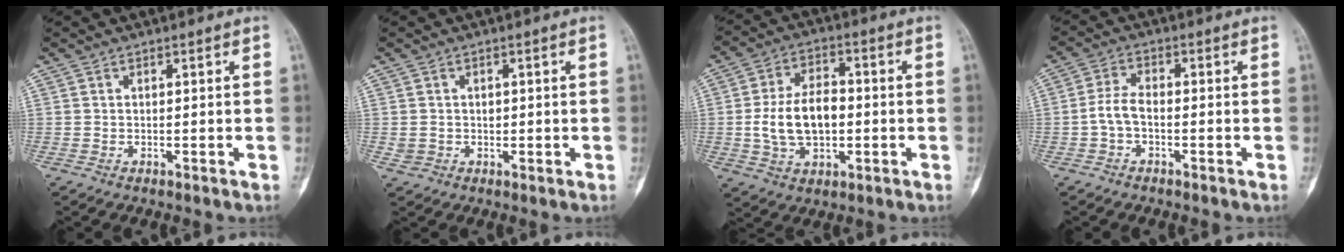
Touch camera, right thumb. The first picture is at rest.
{"total": 1.9, "force": [0.0, 1.9, 0.5], "torque": [0.002, 0.004, 0.004]}
{"total": 11.8, "force": [-0.9, 7.3, 9.2], "torque": [-0.156, 0.017, -0.015]}
{"total": 4.0, "force": [-1.2, 2.0, 3.2], "torque": [-0.068, 0.017, -0.030]}